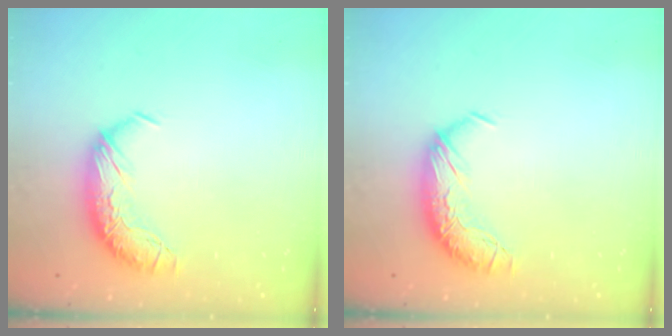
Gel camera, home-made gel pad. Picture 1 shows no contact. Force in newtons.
{"total": 0.0}